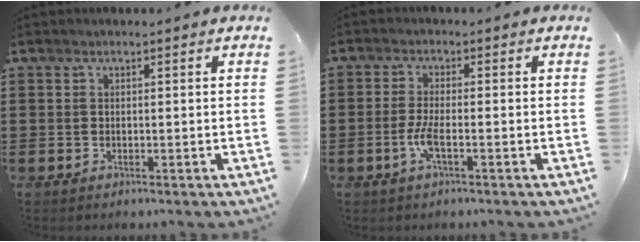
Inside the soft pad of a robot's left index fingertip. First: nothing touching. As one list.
[{"total": 3.5, "force": [-1.5, 0.6, 3.1], "torque": [-0.082, -0.009, -0.035]}]